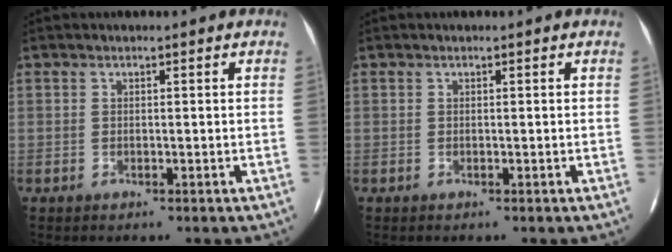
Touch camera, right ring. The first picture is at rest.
{"total": 0.0}